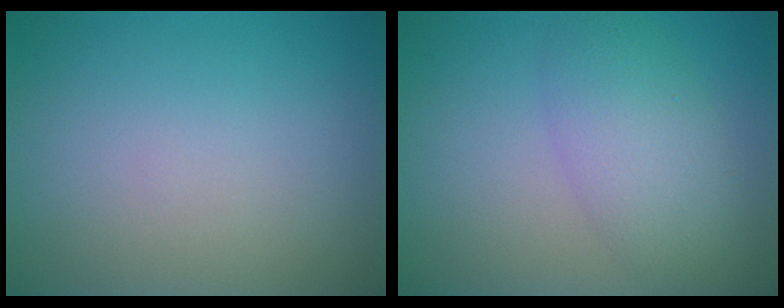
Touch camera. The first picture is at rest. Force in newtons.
{"total": 4.5, "press": 4.5, "slide": 0.1}